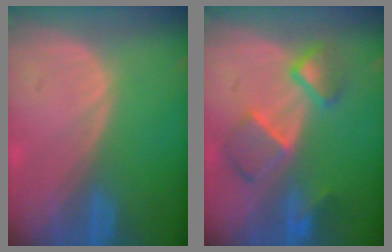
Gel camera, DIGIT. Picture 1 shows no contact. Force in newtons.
{"total": 6.8, "press": 6.6, "slide": 1.2}